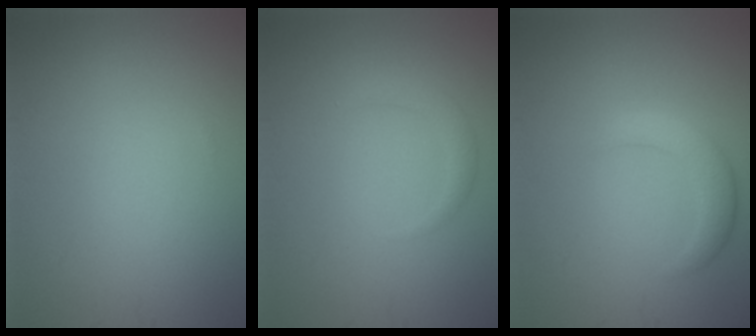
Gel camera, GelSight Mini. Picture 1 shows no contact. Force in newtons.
{"total": 1.6, "press": 1.6, "slide": 0.1}
{"total": 2.6, "press": 2.6, "slide": 0.0}